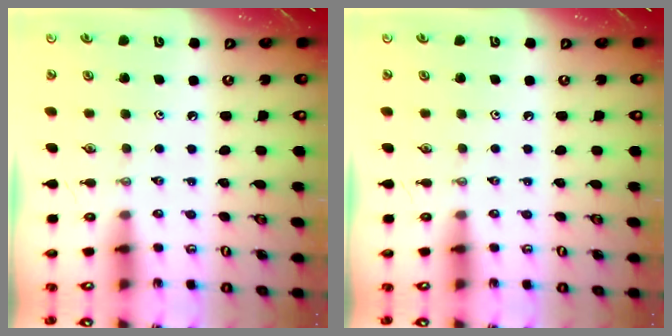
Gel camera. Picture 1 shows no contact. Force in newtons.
{"total": 0.0}